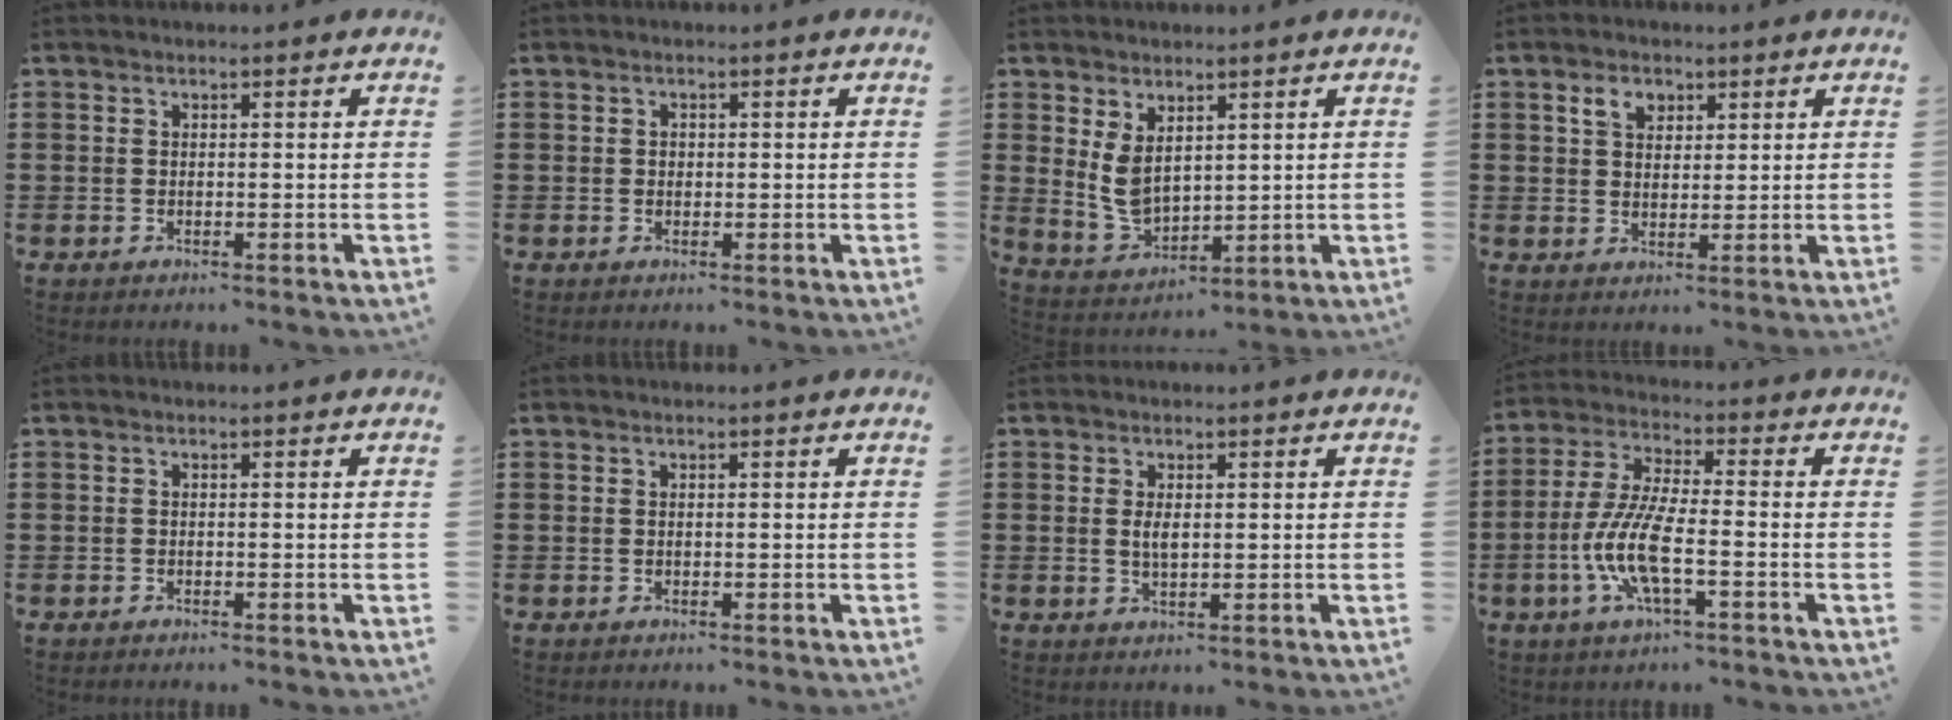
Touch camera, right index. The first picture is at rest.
{"total": 0.6, "force": [0.1, 0.6, 0.3], "torque": [-0.007, 0.003, 0.002]}
{"total": 5.5, "force": [2.7, 3.1, 3.7], "torque": [-0.094, -0.010, 0.051]}
{"total": 3.4, "force": [1.9, 2.2, 1.8], "torque": [-0.035, 0.006, 0.032]}
{"total": 0.0}
{"total": 0.0}
{"total": 2.2, "force": [0.3, 0.9, 2.0], "torque": [-0.040, 0.003, 0.005]}
{"total": 9.0, "force": [-2.9, 2.2, 8.3], "torque": [-0.192, -0.018, -0.060]}